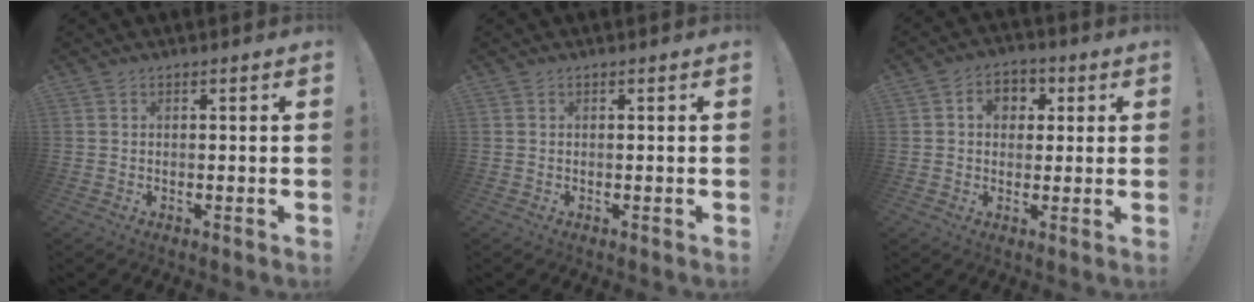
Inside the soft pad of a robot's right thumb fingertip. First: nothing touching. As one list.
[{"total": 0.0}, {"total": 6.7, "force": [1.5, 5.6, 3.4], "torque": [-0.045, 0.003, 0.028]}]